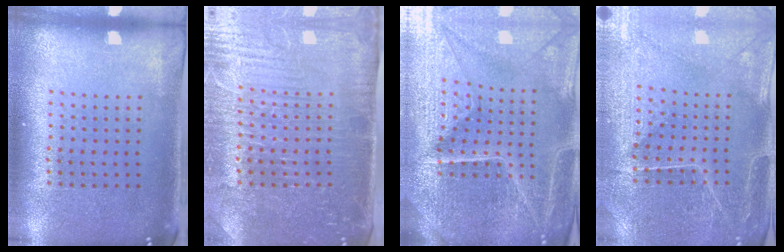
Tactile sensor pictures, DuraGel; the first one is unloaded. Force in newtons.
{"total": 4.8, "press": 4.4, "slide": 1.7}
{"total": 6.0, "press": 5.4, "slide": 2.5}
{"total": 1.1, "press": 1.0, "slide": 0.4}